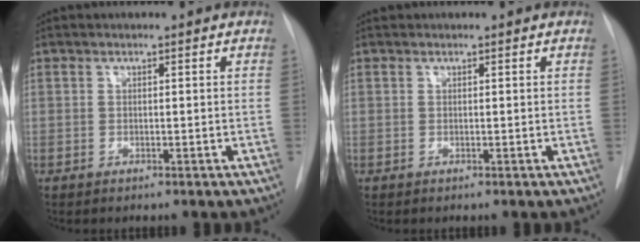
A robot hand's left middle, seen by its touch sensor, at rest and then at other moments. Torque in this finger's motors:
{"motor_torque": [0.09, -0.08, -0.04, 0.01]}